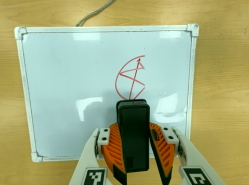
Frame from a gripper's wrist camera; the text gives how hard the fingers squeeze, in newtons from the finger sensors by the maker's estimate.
{"total": 9.1, "left": 9.1, "right": 9.0}